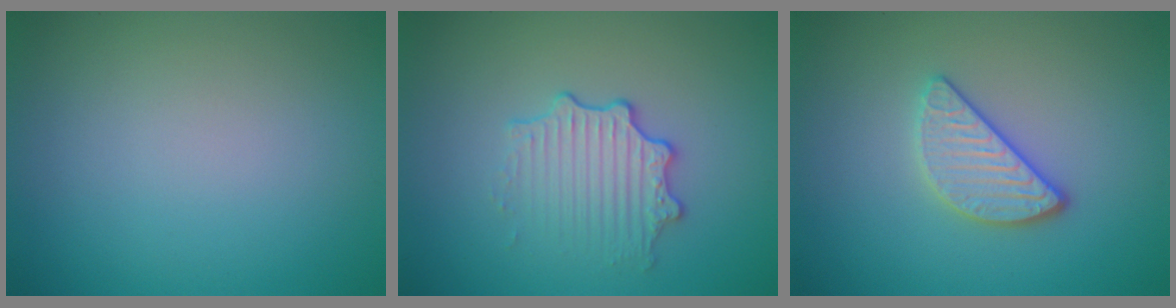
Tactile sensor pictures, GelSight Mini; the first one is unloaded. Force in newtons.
{"total": 3.0, "press": 2.7, "slide": 1.4}
{"total": 3.1, "press": 2.8, "slide": 1.4}